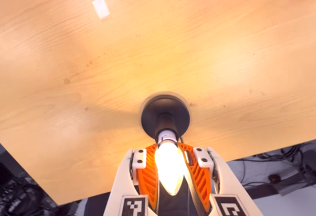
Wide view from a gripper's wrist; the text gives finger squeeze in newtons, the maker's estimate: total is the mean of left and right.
{"total": 24.5, "left": 30.3, "right": 18.7}